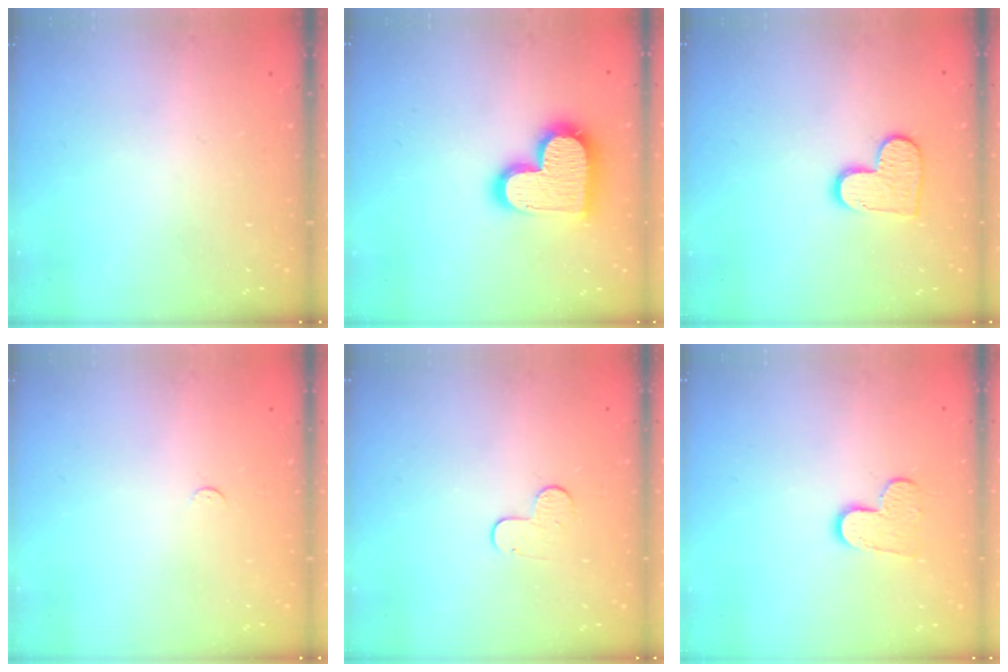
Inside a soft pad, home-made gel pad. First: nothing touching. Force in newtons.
{"total": 17.9, "press": 17.9, "slide": 1.1}
{"total": 9.9, "press": 9.9, "slide": 0.3}
{"total": 2.3, "press": 2.3, "slide": 0.3}
{"total": 6.6, "press": 6.5, "slide": 0.6}
{"total": 8.3, "press": 8.2, "slide": 0.5}